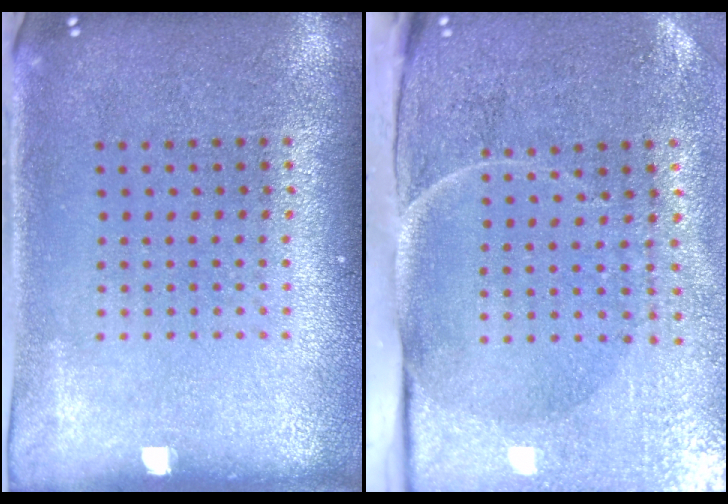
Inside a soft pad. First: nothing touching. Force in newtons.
{"total": 4.9, "press": 3.9, "slide": 3.0}